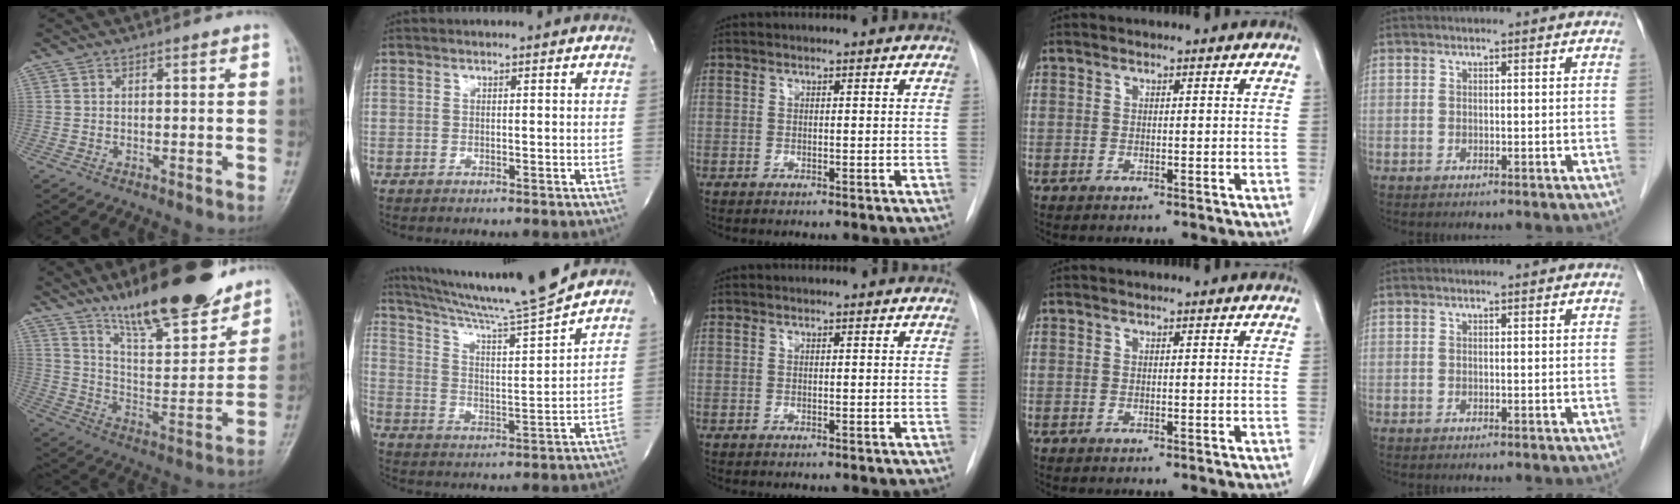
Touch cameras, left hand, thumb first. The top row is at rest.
{"thumb": {"total": 21.7, "force": [16.3, 5.9, 13.1], "torque": [-0.163, -0.086, 0.270]}, "index": {"total": 16.0, "force": [14.5, -2.2, 6.6], "torque": [-0.119, -0.025, 0.231]}}